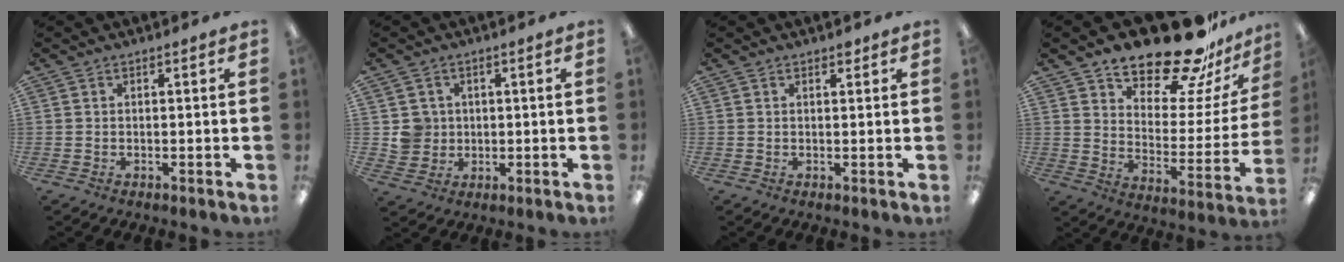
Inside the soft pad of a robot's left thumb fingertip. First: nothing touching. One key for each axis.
{"total": 4.8, "fx": 0.9, "fy": 4.7, "fz": 0.5, "tx": -0.009, "ty": 0.006, "tz": 0.016}
{"total": 1.3, "fx": 1.1, "fy": 0.4, "fz": 0.6, "tx": 0.002, "ty": -0.007, "tz": 0.016}
{"total": 21.3, "fx": 18.3, "fy": 6.6, "fz": 8.8, "tx": -0.132, "ty": -0.138, "tz": 0.310}